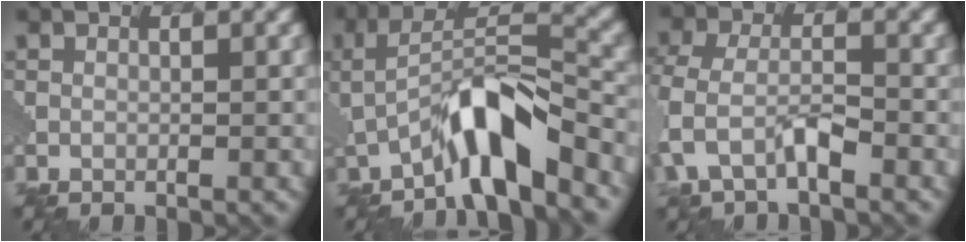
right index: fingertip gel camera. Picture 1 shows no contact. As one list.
[{"total": 6.5, "force": [-3.7, 1.7, 5.1], "torque": [-0.094, 0.014, -0.067]}, {"total": 4.2, "force": [-1.8, 2.2, 3.2], "torque": [-0.078, 0.004, -0.039]}]